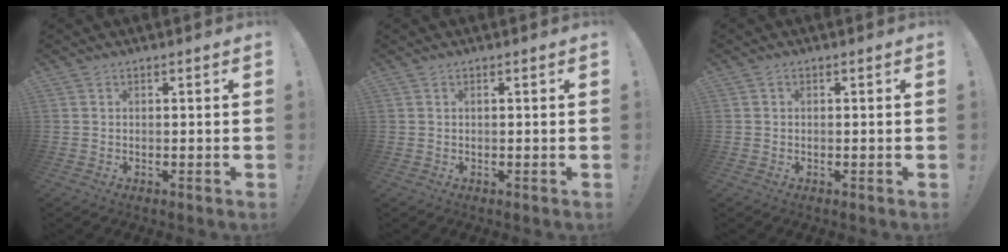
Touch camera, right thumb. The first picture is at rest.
{"total": 0.5, "force": [0.0, -0.2, 0.5], "torque": [-0.003, -0.004, -0.003]}
{"total": 0.0}